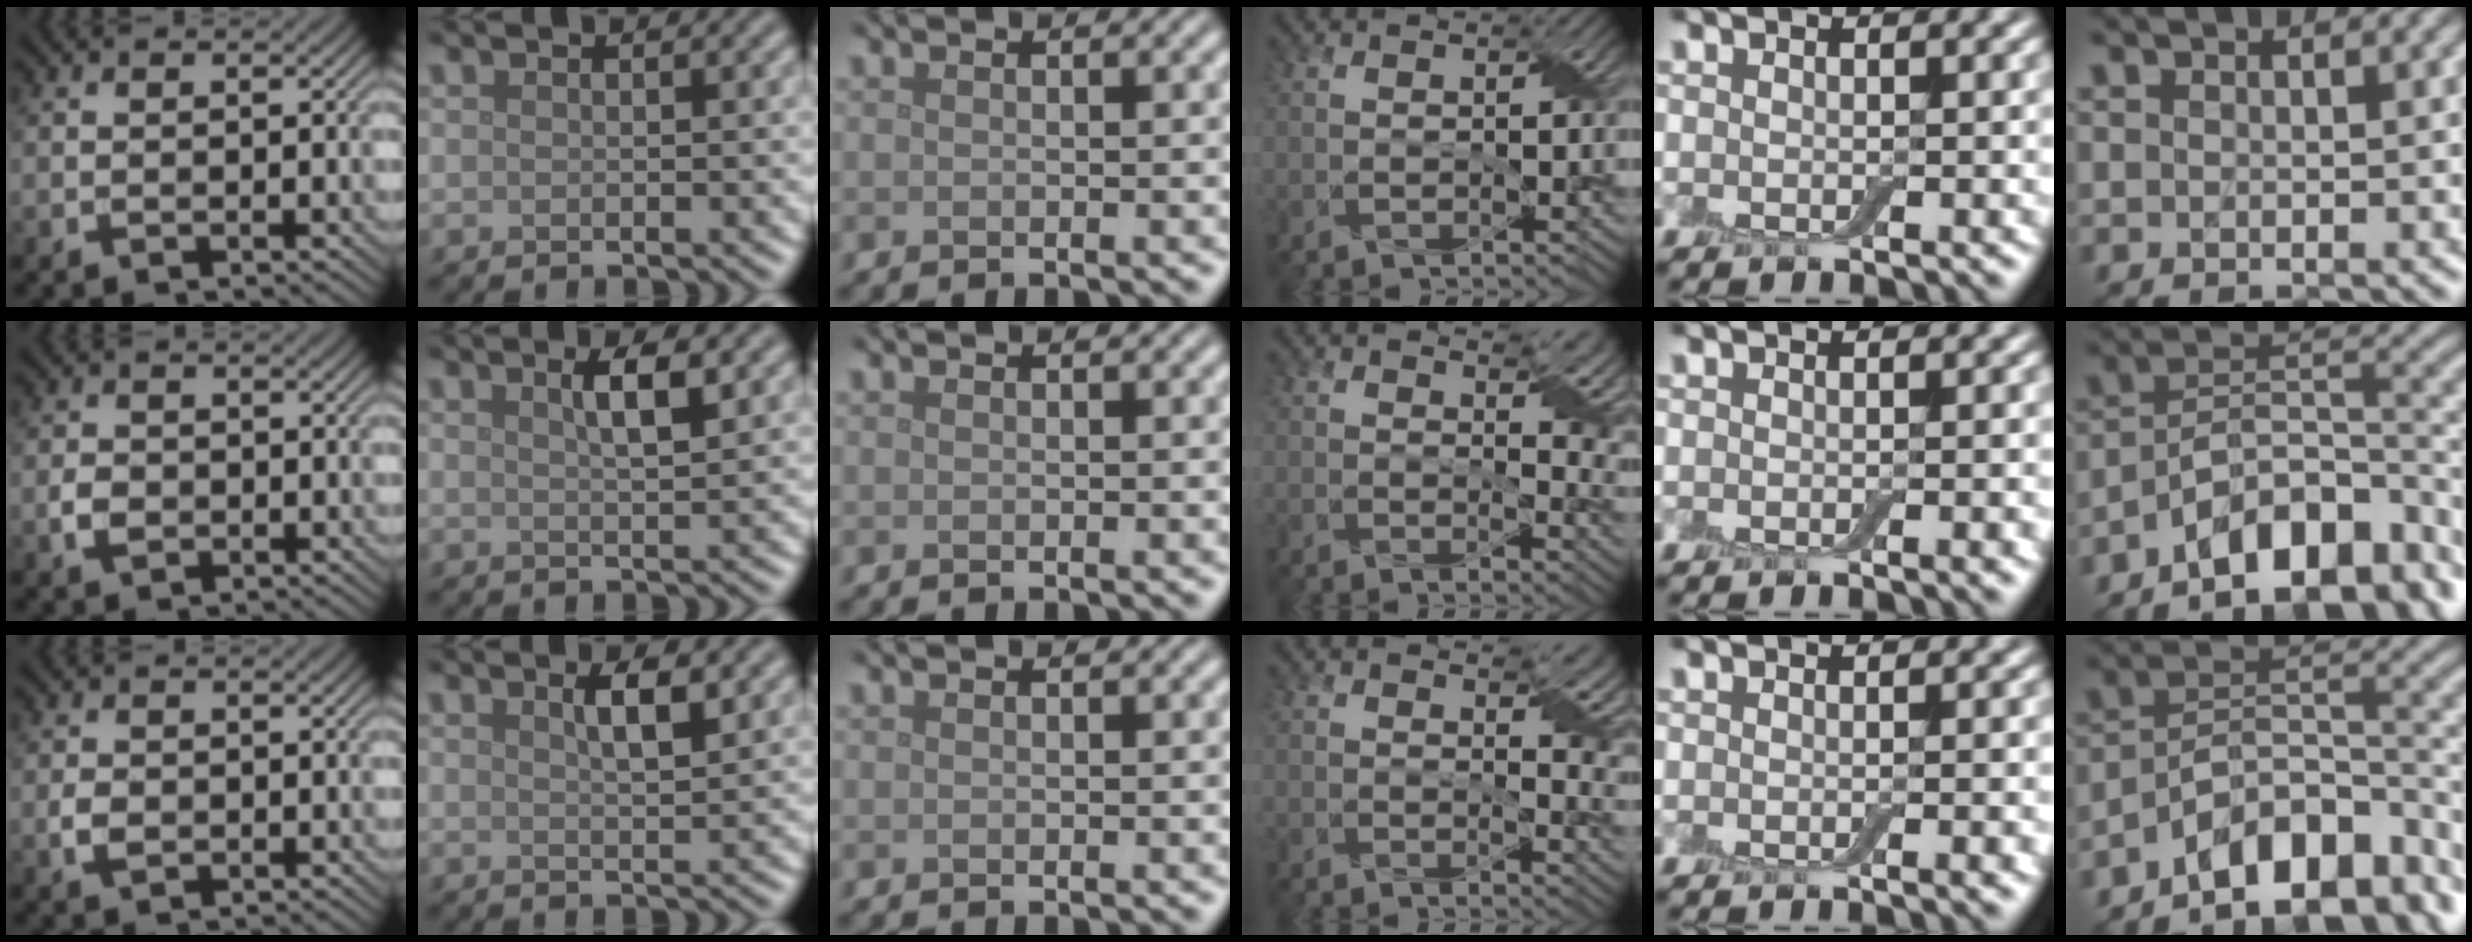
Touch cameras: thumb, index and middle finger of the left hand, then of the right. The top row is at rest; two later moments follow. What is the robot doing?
{"motion": "wrap", "object": "adhesive wrap"}